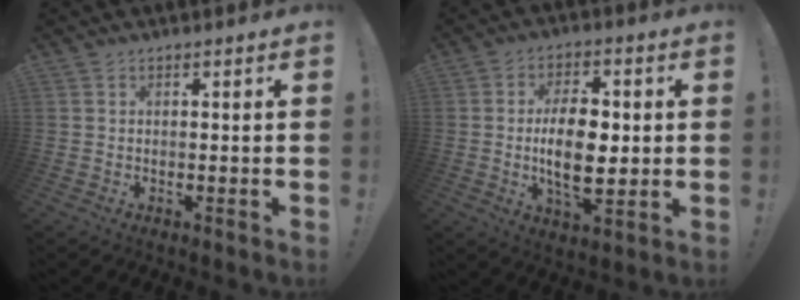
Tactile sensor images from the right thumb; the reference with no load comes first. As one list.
[{"total": 14.1, "force": [-0.2, 7.6, 12.0], "torque": [-0.205, -0.008, -0.013]}]